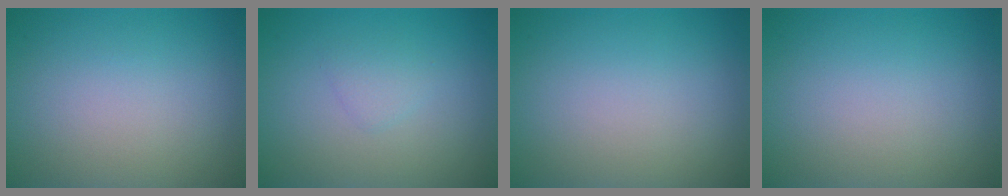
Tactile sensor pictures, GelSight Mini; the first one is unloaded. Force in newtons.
{"total": 1.1, "press": 1.1, "slide": 0.0}
{"total": 0.0}
{"total": 0.0}